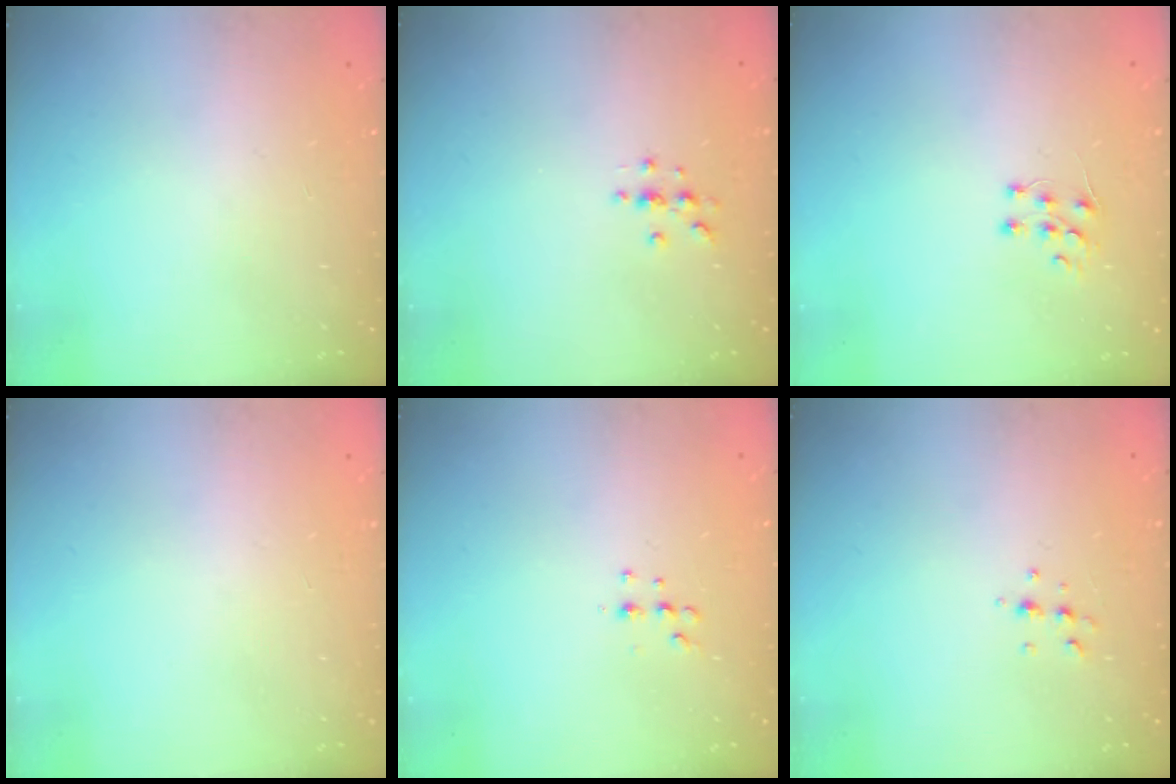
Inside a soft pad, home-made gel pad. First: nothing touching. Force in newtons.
{"total": 3.0, "press": 3.0, "slide": 0.4}
{"total": 4.7, "press": 4.7, "slide": 0.3}
{"total": 0.0}
{"total": 4.9, "press": 4.8, "slide": 1.1}
{"total": 4.9, "press": 4.8, "slide": 1.1}